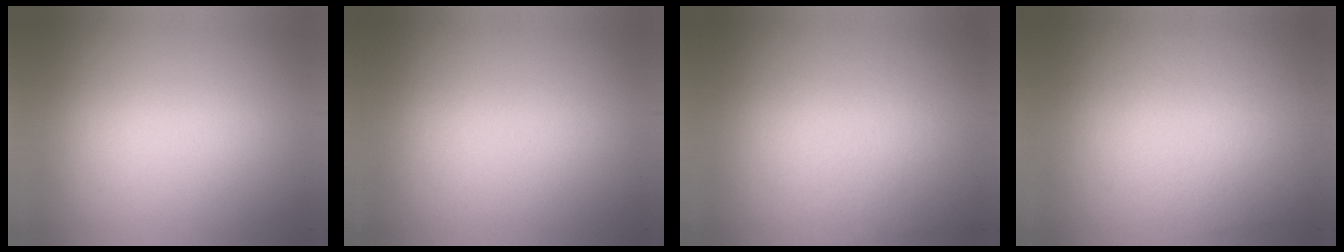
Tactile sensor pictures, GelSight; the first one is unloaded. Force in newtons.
{"total": 0.0}
{"total": 2.4}
{"total": 2.6}